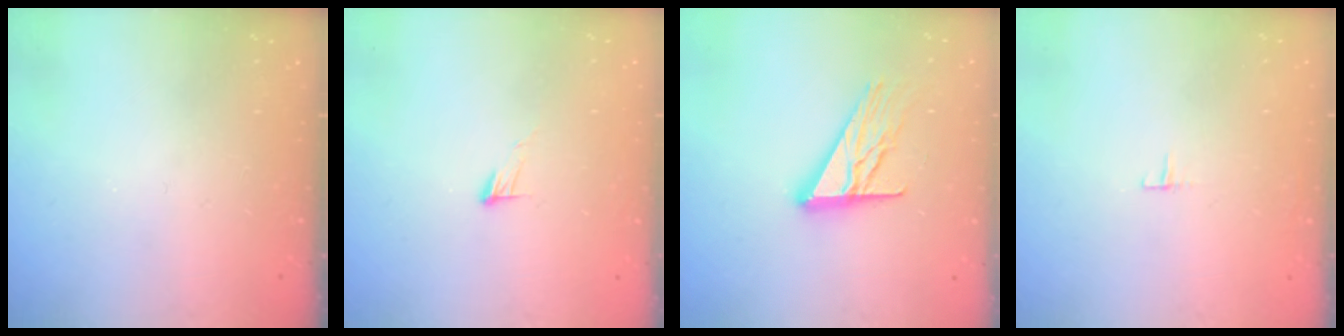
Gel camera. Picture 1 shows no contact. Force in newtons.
{"total": 4.2, "press": 4.2, "slide": 0.4}
{"total": 13.8, "press": 13.8, "slide": 1.1}
{"total": 3.1, "press": 3.1, "slide": 0.2}